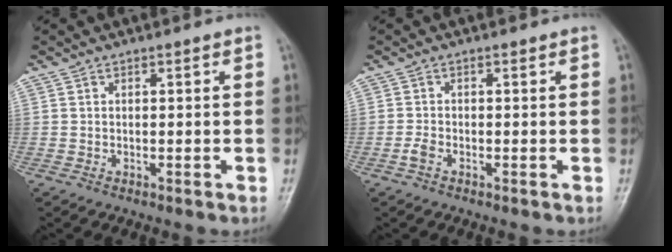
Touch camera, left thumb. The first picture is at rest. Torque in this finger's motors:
{"motor_torque": [-0.02, 0.02, 0.03, -0.08, 0.00]}